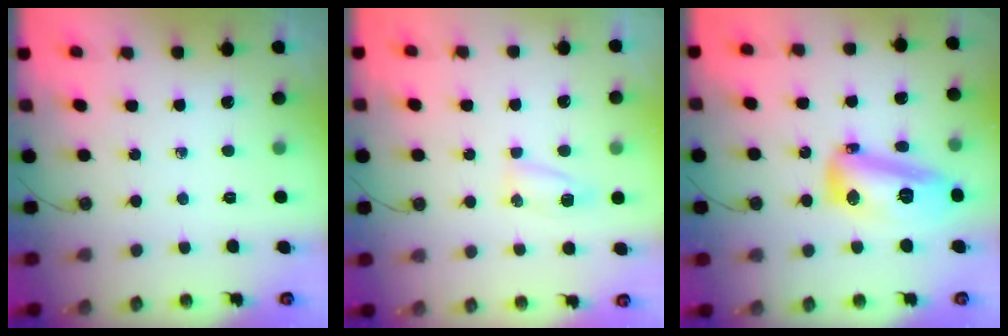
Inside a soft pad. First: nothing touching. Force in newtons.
{"total": 5.2, "press": 5.2, "slide": 0.5}
{"total": 15.0, "press": 15.0, "slide": 1.3}